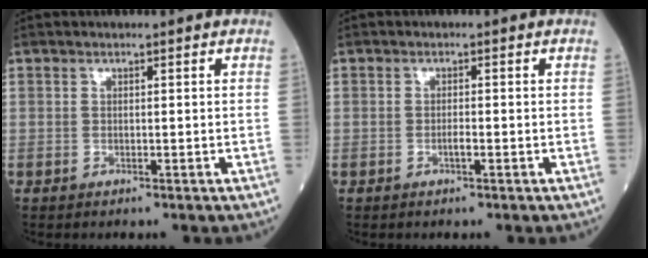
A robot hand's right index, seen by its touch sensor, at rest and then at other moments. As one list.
[{"total": 1.0, "force": [-0.5, 0.1, 0.9], "torque": [-0.017, 0.002, -0.009]}]